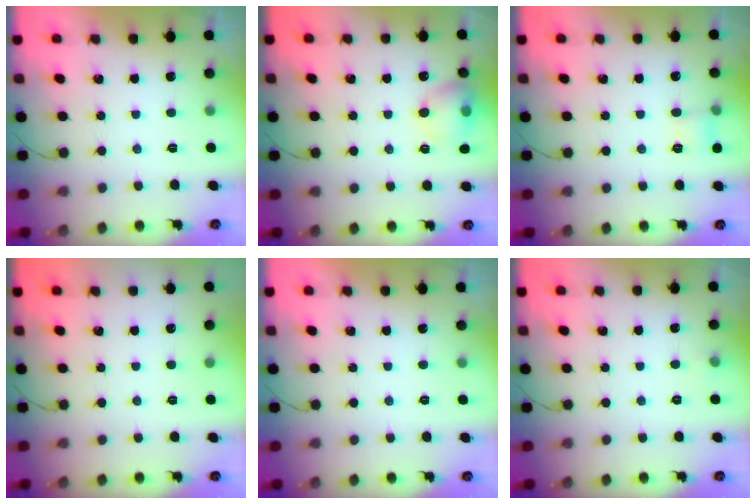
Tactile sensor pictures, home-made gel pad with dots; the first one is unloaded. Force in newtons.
{"total": 10.0, "press": 9.9, "slide": 1.4}
{"total": 3.9, "press": 3.7, "slide": 1.3}
{"total": 0.0}
{"total": 0.0}
{"total": 2.9, "press": 2.6, "slide": 1.2}